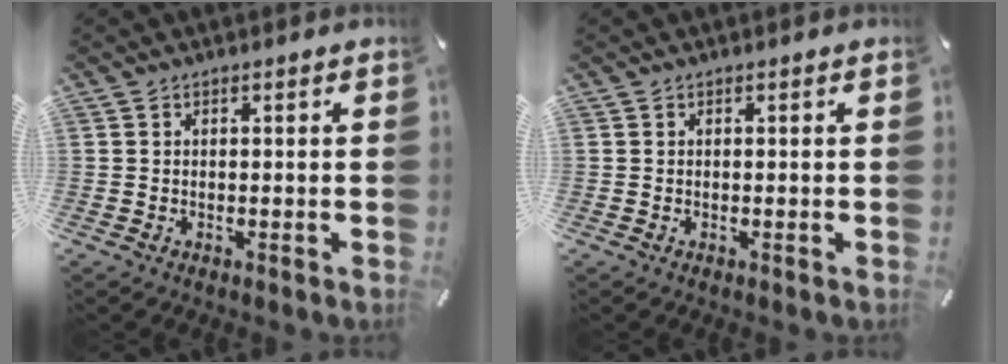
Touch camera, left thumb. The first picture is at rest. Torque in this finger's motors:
{"motor_torque": [0.01, 0.00, -0.07, 0.03, 0.00]}